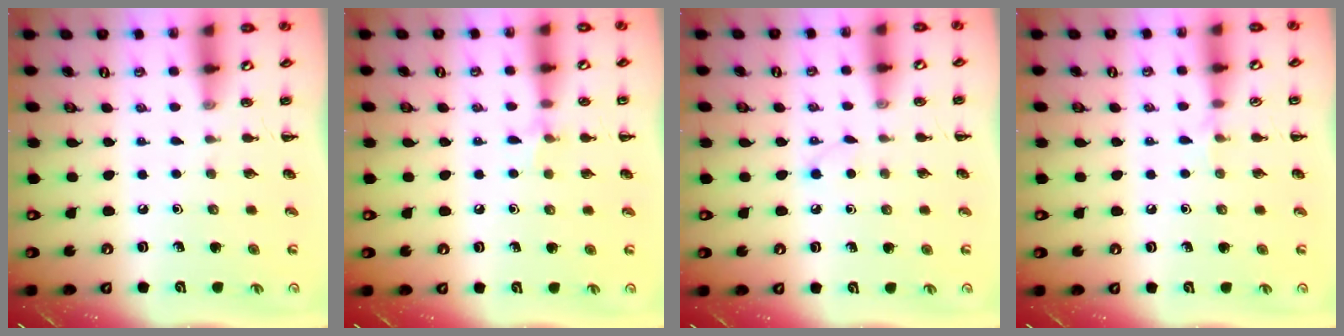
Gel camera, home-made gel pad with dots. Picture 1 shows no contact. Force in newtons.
{"total": 5.7, "press": 5.5, "slide": 1.5}
{"total": 2.2, "press": 2.0, "slide": 0.8}
{"total": 4.1, "press": 3.9, "slide": 1.5}